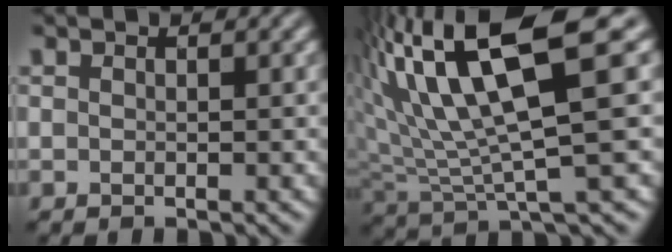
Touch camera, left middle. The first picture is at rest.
{"total": 12.8, "force": [5.3, 3.2, 11.2], "torque": [-0.212, 0.010, 0.105]}